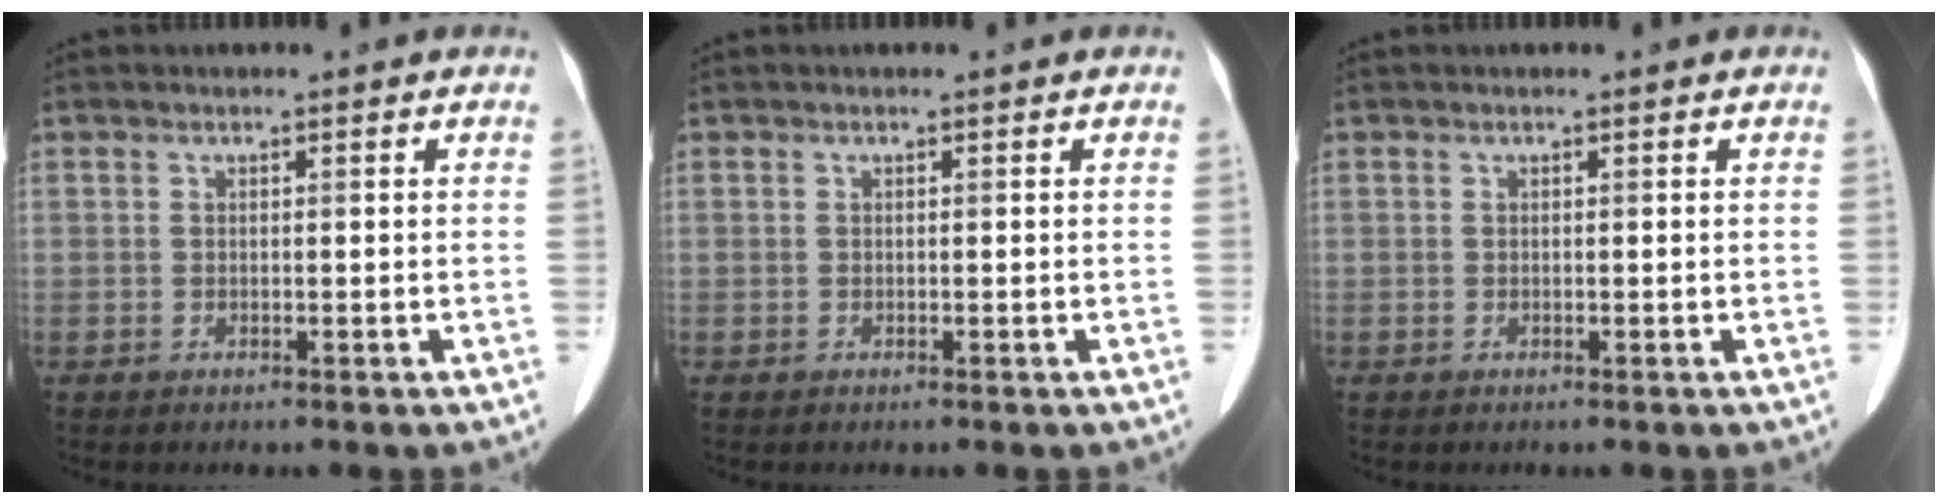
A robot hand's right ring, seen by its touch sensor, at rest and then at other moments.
{"total": 0.0}
{"total": 0.0}